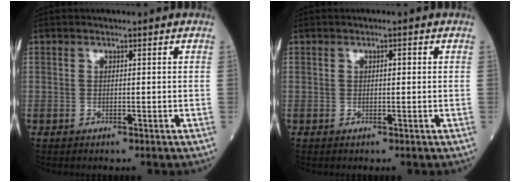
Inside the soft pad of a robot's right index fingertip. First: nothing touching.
{"total": 0.9, "force": [0.1, 0.3, 0.8], "torque": [-0.013, 0.002, 0.001]}